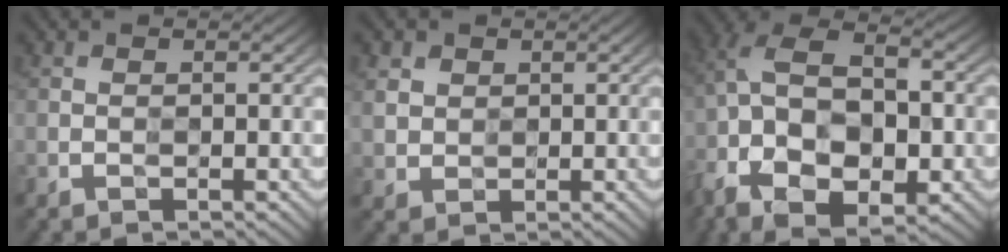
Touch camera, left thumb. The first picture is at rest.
{"total": 3.1, "force": [1.3, 2.6, 1.1], "torque": [-0.041, -0.007, 0.034]}
{"total": 14.9, "force": [-4.9, 8.9, 11.0], "torque": [-0.237, -0.008, -0.080]}